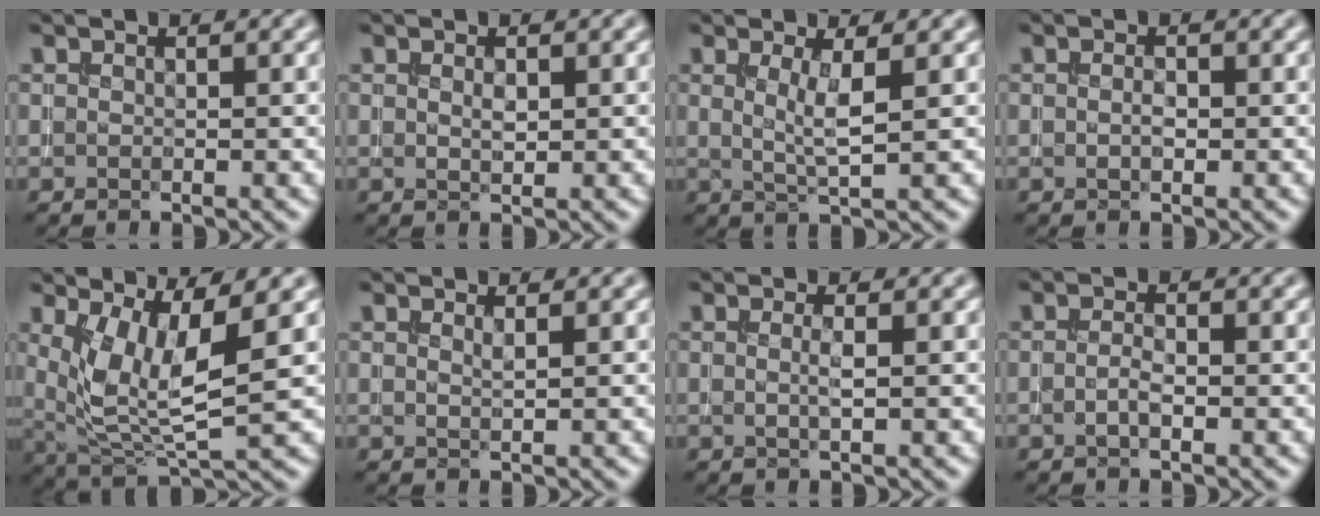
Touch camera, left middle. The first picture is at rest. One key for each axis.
{"total": 1.1, "fx": 0.3, "fy": 0.6, "fz": 0.9, "tx": -0.018, "ty": -0.001, "tz": 0.007}
{"total": 2.7, "fx": 0.7, "fy": 0.5, "fz": 2.6, "tx": -0.047, "ty": -0.006, "tz": 0.013}
{"total": 1.1, "fx": -0.1, "fy": 0.6, "fz": 1.0, "tx": -0.020, "ty": -0.001, "tz": -0.002}
{"total": 6.7, "fx": 1.8, "fy": 2.4, "fz": 6.0, "tx": -0.127, "ty": -0.018, "tz": 0.043}
{"total": 0.6, "fx": 0.4, "fy": 0.1, "fz": 0.4, "tx": -0.007, "ty": -0.004, "tz": 0.008}
{"total": 1.2, "fx": 0.0, "fy": 0.2, "fz": 1.1, "tx": -0.023, "ty": -0.001, "tz": -0.001}
{"total": 1.3, "fx": -0.4, "fy": 0.4, "fz": 1.2, "tx": -0.024, "ty": -0.001, "tz": -0.010}